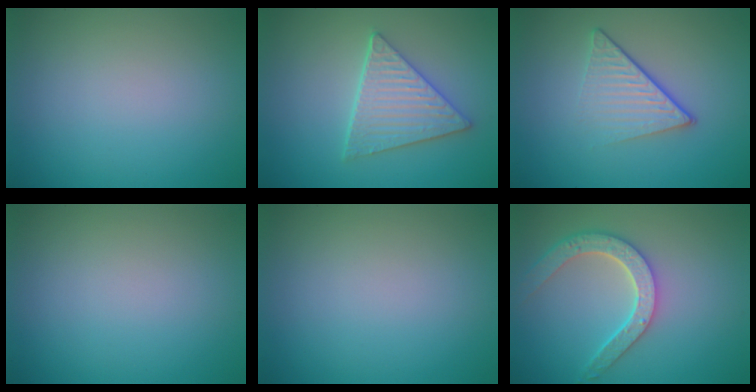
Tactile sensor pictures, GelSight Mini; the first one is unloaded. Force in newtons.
{"total": 4.5, "press": 3.9, "slide": 2.1}
{"total": 4.3, "press": 2.7, "slide": 3.4}
{"total": 0.0}
{"total": 0.0}
{"total": 4.6, "press": 3.8, "slide": 2.7}